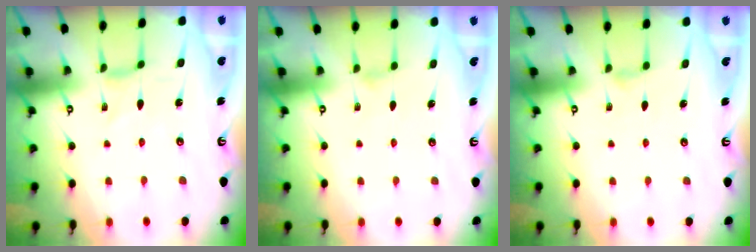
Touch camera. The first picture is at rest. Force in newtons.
{"total": 1.6, "press": 1.6, "slide": 0.4}
{"total": 2.6, "press": 2.6, "slide": 0.4}